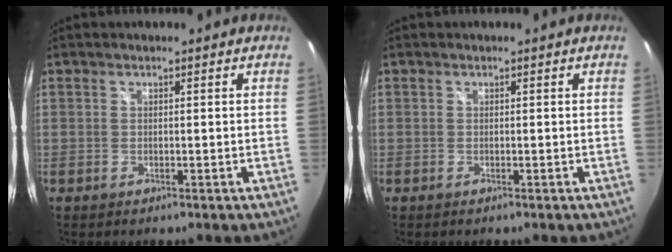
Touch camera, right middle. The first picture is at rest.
{"total": 0.0}